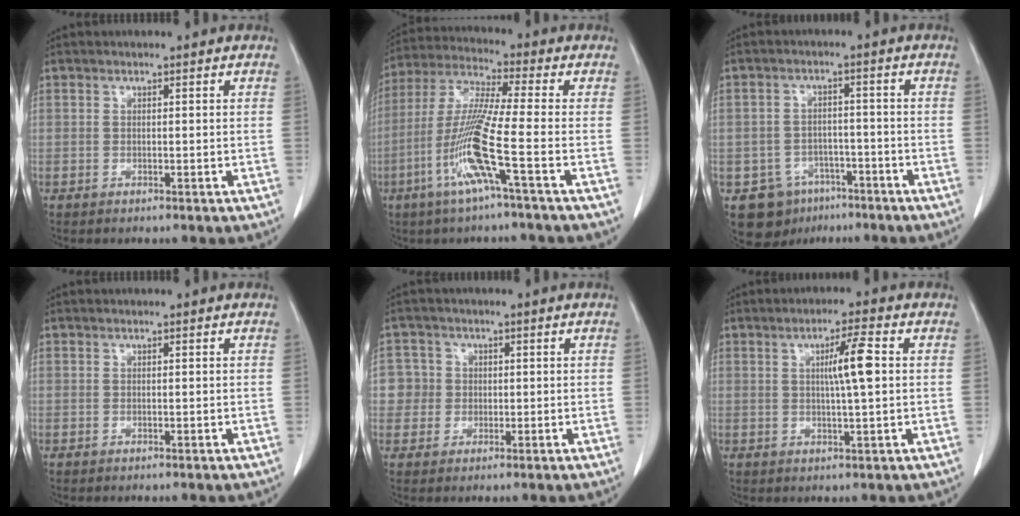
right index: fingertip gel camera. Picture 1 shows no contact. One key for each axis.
{"total": 11.9, "fx": -4.3, "fy": -1.0, "fz": 11.0, "tx": -0.229, "ty": -0.010, "tz": -0.095}
{"total": 7.7, "fx": -4.6, "fy": 5.9, "fz": 1.6, "tx": -0.028, "ty": 0.011, "tz": -0.062}
{"total": 0.0}
{"total": 4.1, "fx": 0.2, "fy": 4.1, "fz": -0.1, "tx": 0.016, "ty": 0.013, "tz": 0.002}
{"total": 5.7, "fx": 0.9, "fy": -0.1, "fz": 5.6, "tx": -0.095, "ty": 0.001, "tz": 0.014}